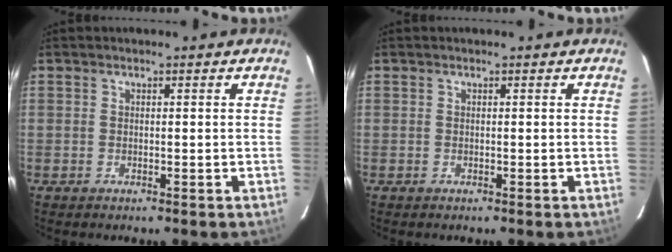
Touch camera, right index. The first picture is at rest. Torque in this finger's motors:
{"motor_torque": [-0.01, 0.01, 0.00, 0.00]}